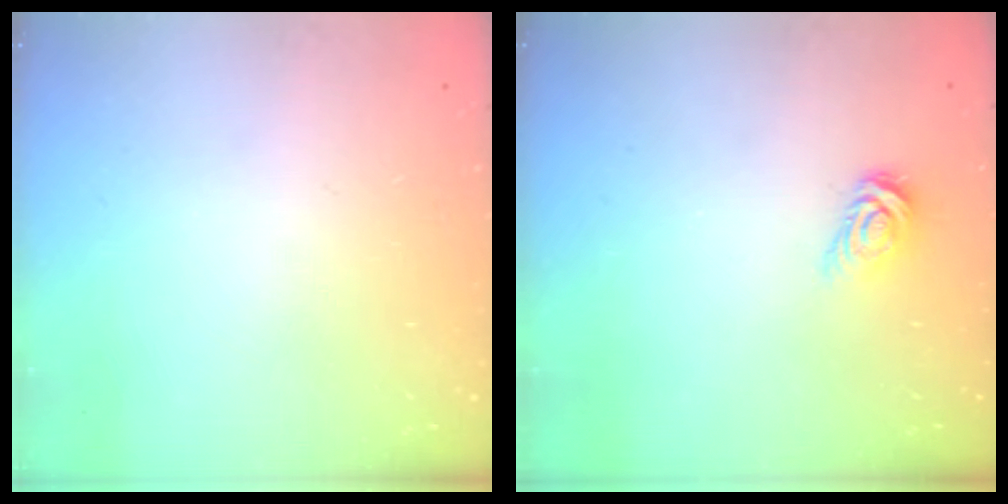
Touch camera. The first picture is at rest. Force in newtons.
{"total": 4.4, "press": 4.4, "slide": 0.5}